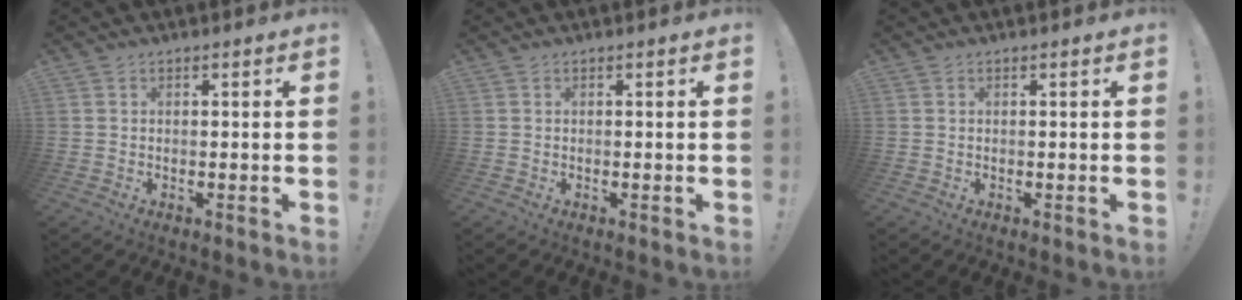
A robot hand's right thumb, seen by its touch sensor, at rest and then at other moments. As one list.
[{"total": 0.0}, {"total": 0.0}]